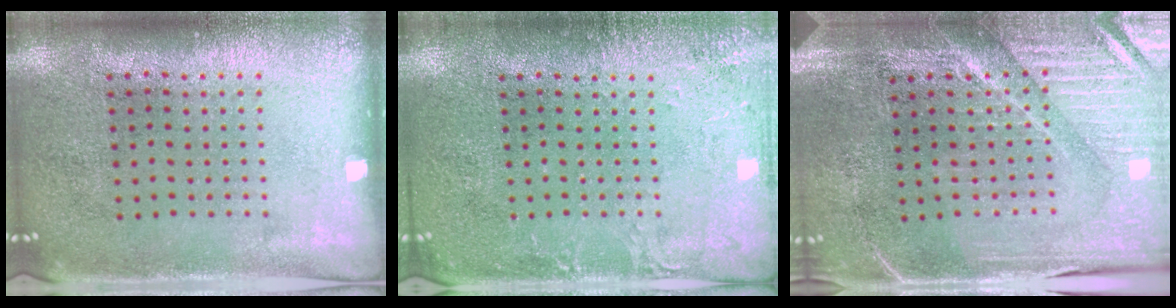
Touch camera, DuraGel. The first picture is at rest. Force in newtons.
{"total": 2.2, "press": 2.2, "slide": 0.3}
{"total": 4.0, "press": 3.9, "slide": 1.0}